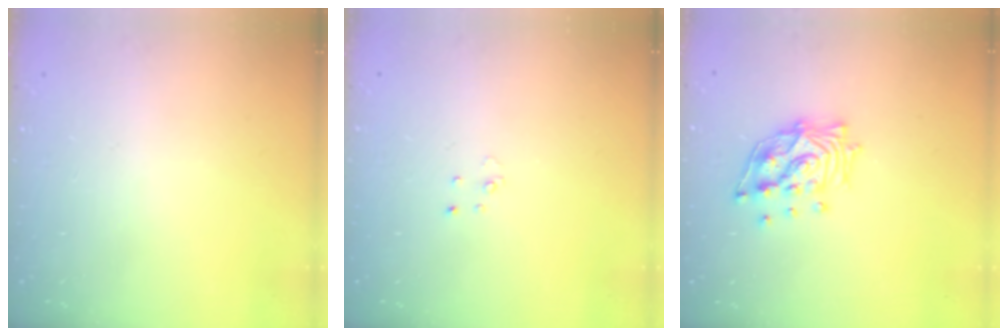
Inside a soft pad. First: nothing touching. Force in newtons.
{"total": 2.6, "press": 2.6, "slide": 0.3}
{"total": 13.1, "press": 13.1, "slide": 1.1}